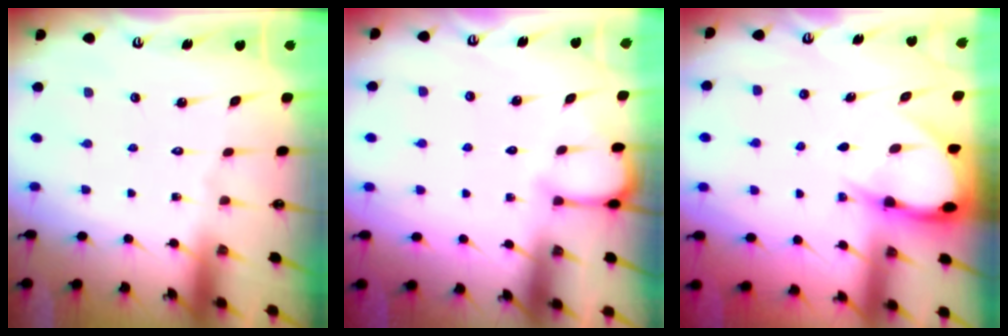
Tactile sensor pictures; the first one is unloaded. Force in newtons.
{"total": 2.8, "press": 2.8, "slide": 0.1}
{"total": 5.9, "press": 5.9, "slide": 0.8}